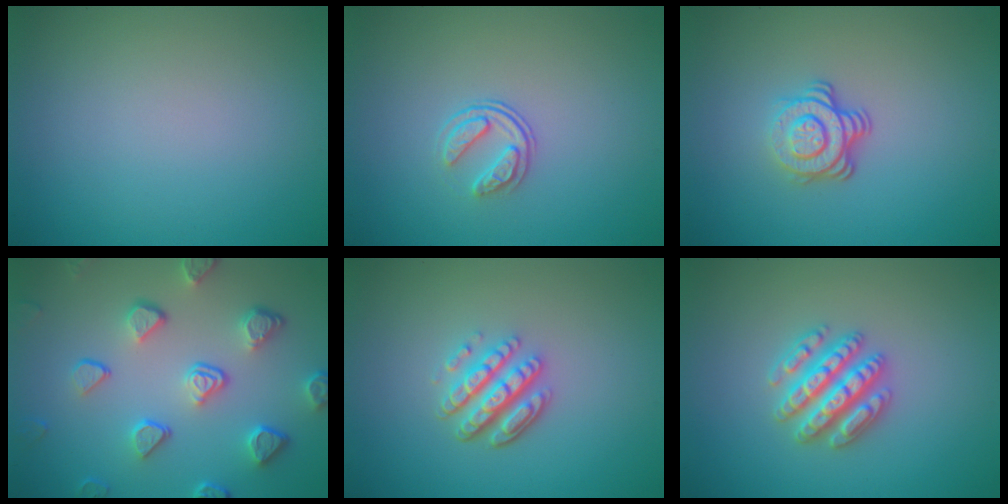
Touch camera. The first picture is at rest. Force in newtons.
{"total": 1.9, "press": 1.3, "slide": 1.4}
{"total": 3.8, "press": 2.6, "slide": 2.8}
{"total": 5.4, "press": 4.1, "slide": 3.4}
{"total": 4.3, "press": 3.3, "slide": 2.7}
{"total": 4.8, "press": 4.7, "slide": 0.8}